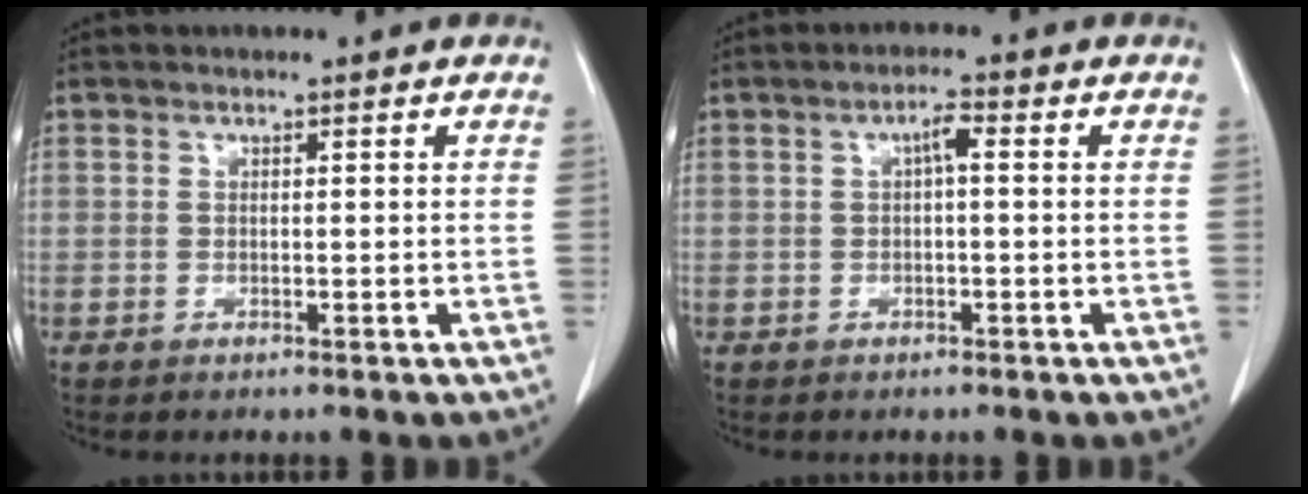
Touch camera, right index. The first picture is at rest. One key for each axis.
{"total": 2.2, "fx": 0.3, "fy": 0.4, "fz": 2.2, "tx": -0.038, "ty": 0.005, "tz": 0.005}